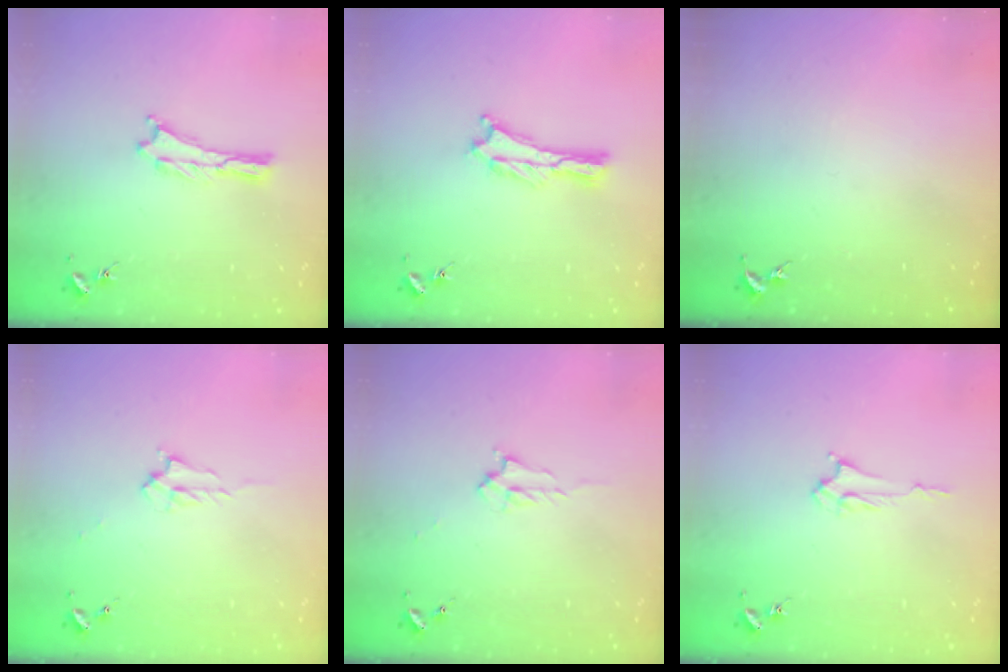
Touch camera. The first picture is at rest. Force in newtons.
{"total": 0.7, "press": 0.7, "slide": 0.2}
{"total": 0.0}
{"total": 1.7, "press": 1.6, "slide": 0.2}
{"total": 1.7, "press": 1.6, "slide": 0.2}
{"total": 2.4, "press": 2.4, "slide": 0.3}